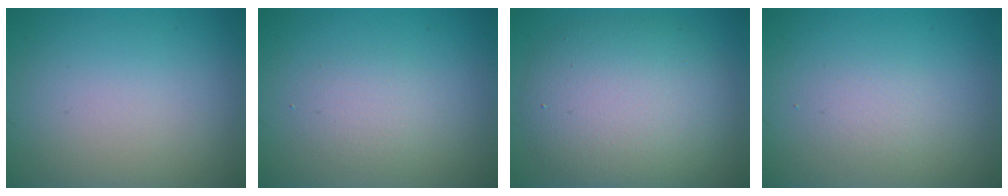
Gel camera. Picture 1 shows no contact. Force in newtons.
{"total": 1.8, "press": 1.8, "slide": 0.1}
{"total": 8.1, "press": 8.1, "slide": 0.3}
{"total": 1.3, "press": 1.3, "slide": 0.1}